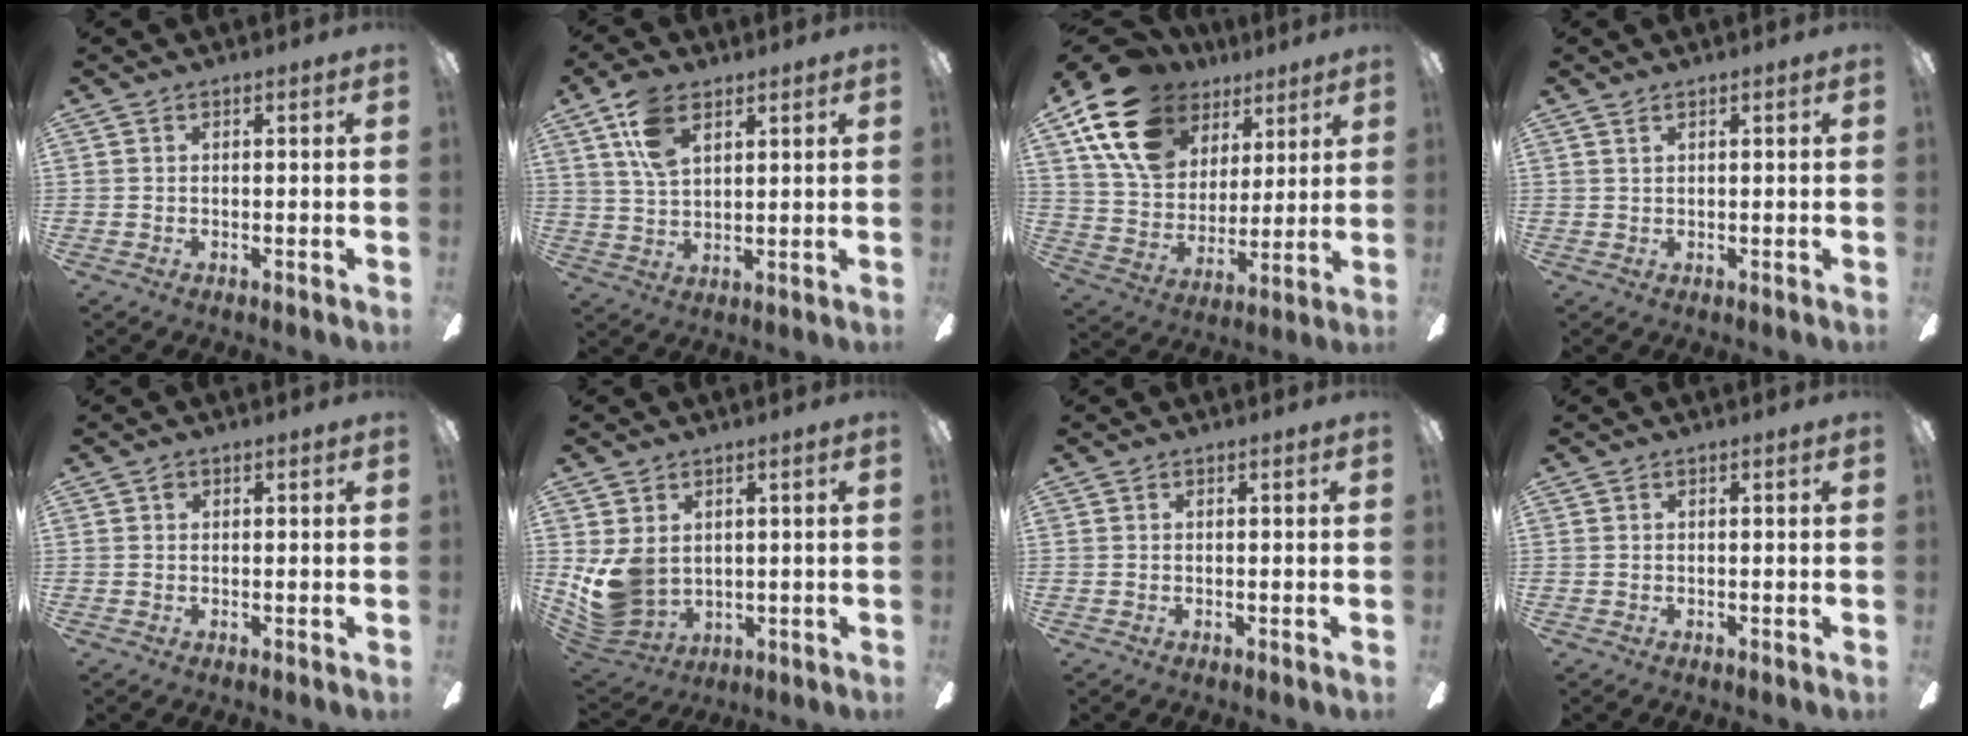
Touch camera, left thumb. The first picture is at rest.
{"total": 10.0, "force": [5.3, 5.3, 6.6], "torque": [-0.139, -0.002, 0.098]}
{"total": 19.6, "force": [10.9, 13.4, 9.2], "torque": [-0.172, -0.037, 0.207]}
{"total": 0.8, "force": [0.6, 0.4, 0.4], "torque": [-0.010, 0.003, 0.010]}
{"total": 1.1, "force": [0.4, 0.9, 0.6], "torque": [-0.013, 0.005, 0.007]}
{"total": 9.6, "force": [0.9, 7.8, 5.6], "torque": [-0.145, -0.012, 0.020]}
{"total": 0.0}
{"total": 0.0}